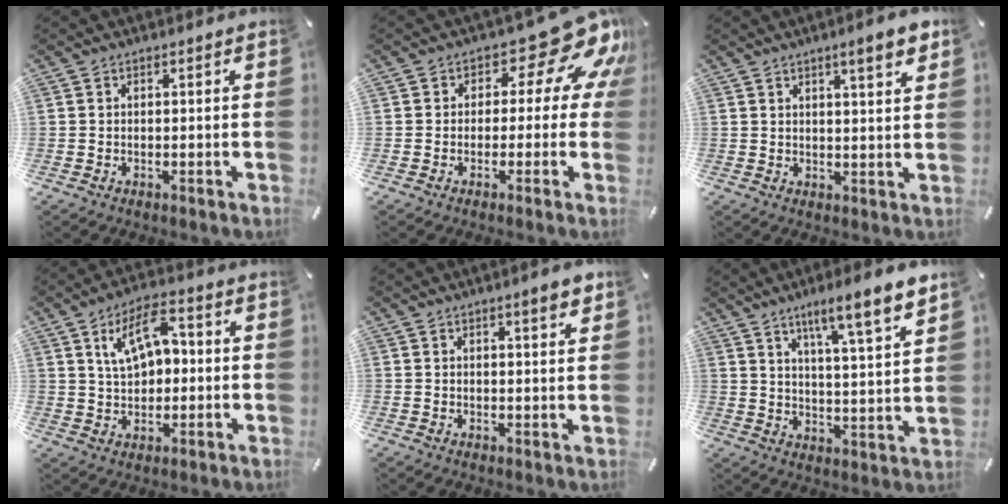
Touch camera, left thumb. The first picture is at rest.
{"total": 15.3, "force": [6.5, 8.0, 11.4], "torque": [-0.146, -0.039, 0.104]}
{"total": 6.2, "force": [3.9, 1.2, 4.6], "torque": [-0.064, -0.018, 0.061]}
{"total": 10.1, "force": [3.1, 6.4, 7.1], "torque": [-0.122, 0.011, 0.056]}
{"total": 3.9, "force": [2.4, 0.8, 3.0], "torque": [-0.047, -0.007, 0.037]}
{"total": 10.0, "force": [7.6, 1.0, 6.4], "torque": [-0.096, -0.053, 0.123]}